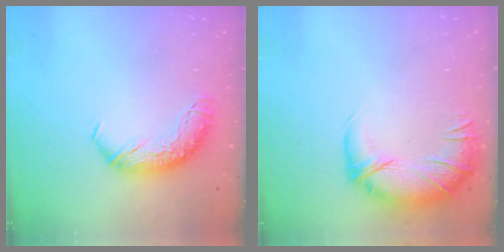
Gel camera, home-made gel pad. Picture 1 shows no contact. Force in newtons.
{"total": 2.8, "press": 1.3, "slide": 2.5}